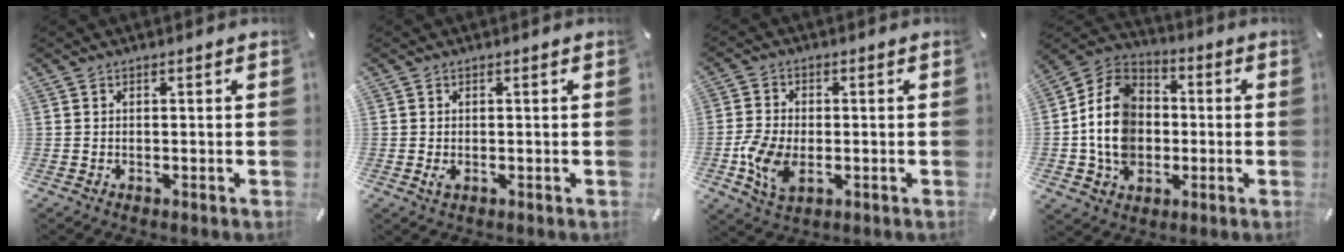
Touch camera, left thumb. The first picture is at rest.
{"total": 1.3, "force": [-0.2, 0.6, 1.2], "torque": [-0.028, -0.002, -0.005]}
{"total": 8.0, "force": [-2.0, 5.0, 5.9], "torque": [-0.135, 0.003, -0.035]}
{"total": 13.7, "force": [-2.0, 11.4, 7.3], "torque": [-0.177, 0.024, -0.036]}